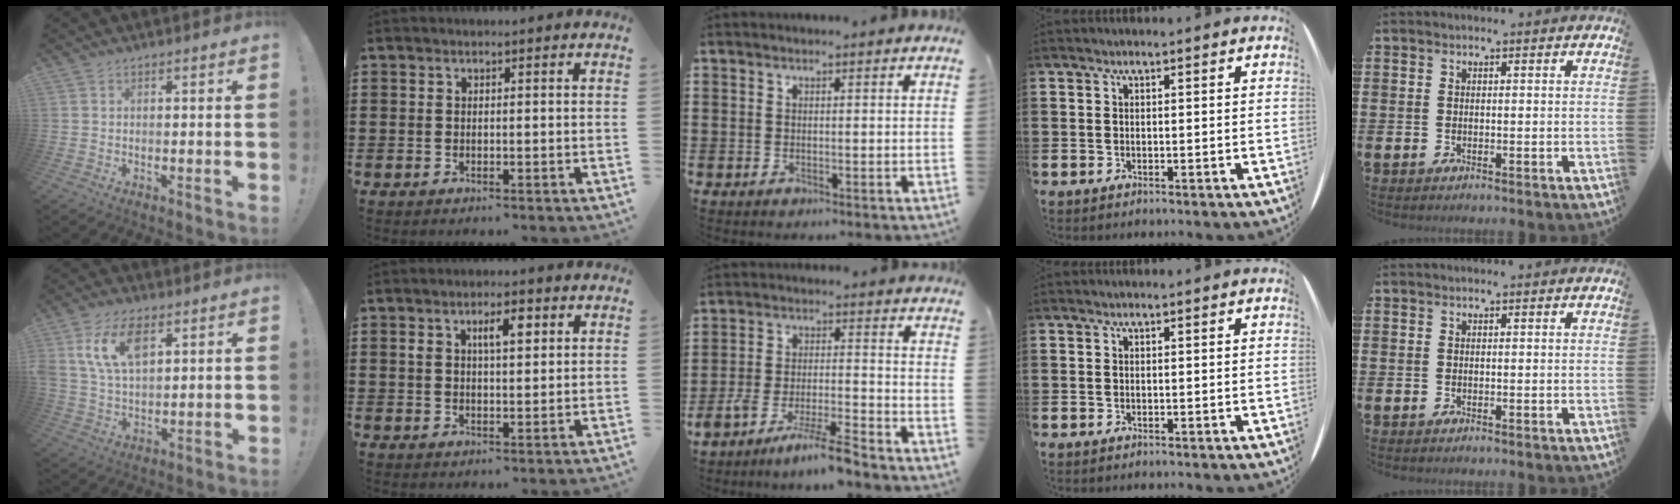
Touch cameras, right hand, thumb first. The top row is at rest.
{"thumb": {"total": 12.4, "force": [5.2, 7.0, 8.8], "torque": [-0.168, -0.003, 0.096]}, "index": {"total": 4.7, "force": [1.8, 1.8, 3.9], "torque": [-0.067, 0.005, 0.025]}, "middle": {"total": 7.2, "force": [-6.3, 0.0, 3.5], "torque": [-0.072, -0.008, -0.122]}}